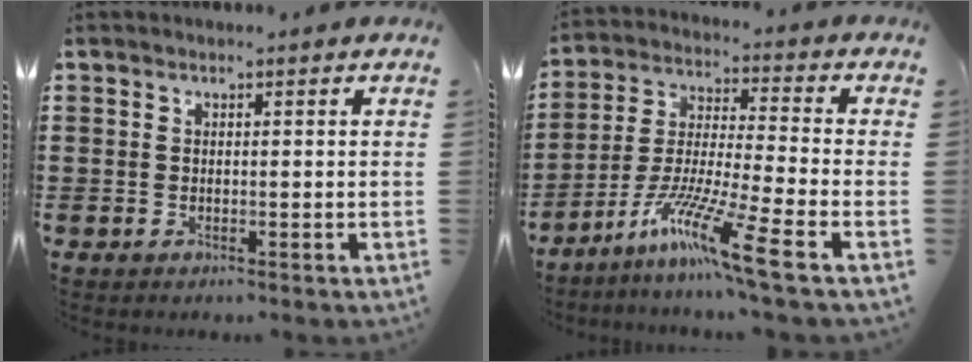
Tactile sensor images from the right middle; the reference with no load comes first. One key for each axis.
{"total": 11.5, "fx": -7.6, "fy": 0.3, "fz": 8.6, "tx": -0.175, "ty": -0.007, "tz": -0.151}